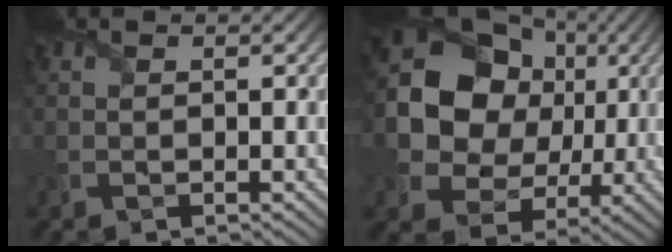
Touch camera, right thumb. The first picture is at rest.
{"total": 15.5, "force": [2.8, 12.9, 8.1], "torque": [-0.205, 0.019, 0.052]}